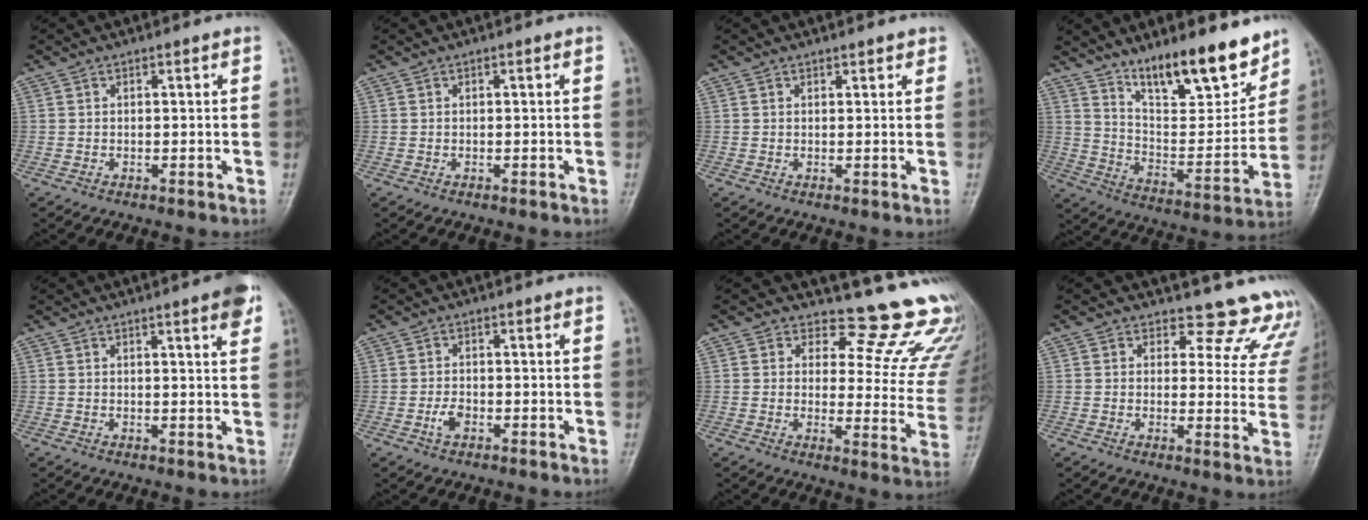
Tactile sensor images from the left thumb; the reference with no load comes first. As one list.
[{"total": 0.0}, {"total": 1.2, "force": [1.0, 0.6, 0.4], "torque": [0.003, -0.005, 0.010]}, {"total": 18.1, "force": [13.2, 5.5, 11.1], "torque": [-0.129, -0.085, 0.224]}, {"total": 5.0, "force": [2.9, 0.7, 4.0], "torque": [-0.042, -0.006, 0.033]}, {"total": 2.3, "force": [-0.9, 1.4, 1.6], "torque": [-0.031, 0.004, -0.019]}, {"total": 16.3, "force": [14.4, 5.6, 5.2], "torque": [-0.007, -0.141, 0.145]}, {"total": 13.1, "force": [12.1, 5.0, 0.1], "torque": [0.051, -0.103, 0.102]}]